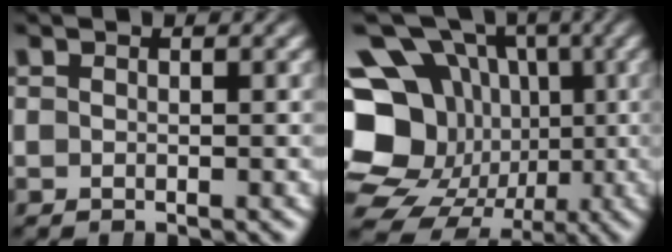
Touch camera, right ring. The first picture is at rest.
{"total": 18.1, "force": [-1.3, 15.5, 9.3], "torque": [-0.188, -0.066, -0.014]}